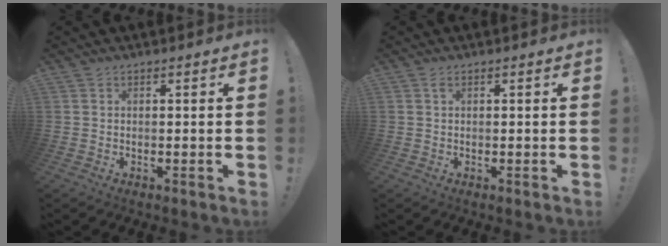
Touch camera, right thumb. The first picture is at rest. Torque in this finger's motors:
{"motor_torque": [0.19, 0.15, 0.05, -0.16, 0.00]}